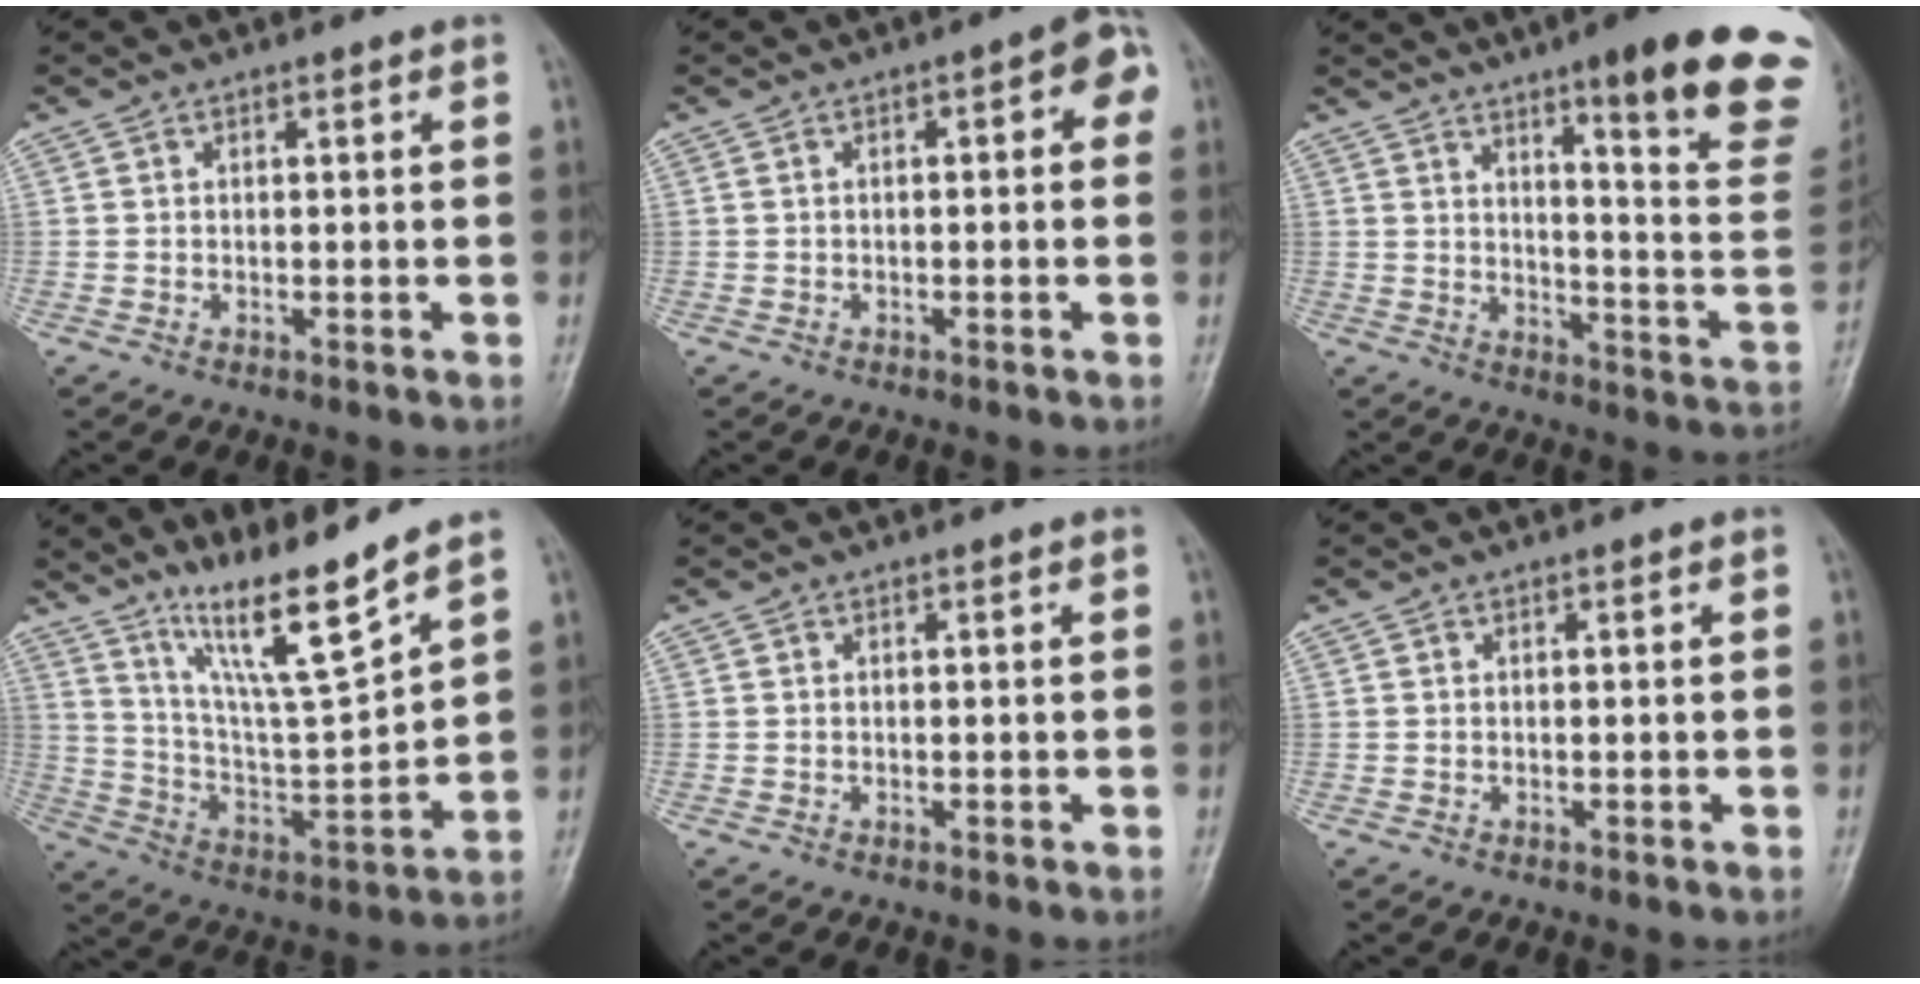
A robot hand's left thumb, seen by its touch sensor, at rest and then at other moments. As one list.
[{"total": 4.4, "force": [0.5, 1.9, 3.9], "torque": [-0.035, 0.023, -0.002]}, {"total": 23.3, "force": [13.9, 3.8, 18.3], "torque": [-0.213, -0.068, 0.183]}, {"total": 14.5, "force": [10.9, 0.4, 9.5], "torque": [-0.159, -0.073, 0.206]}, {"total": 0.0}, {"total": 0.0}]